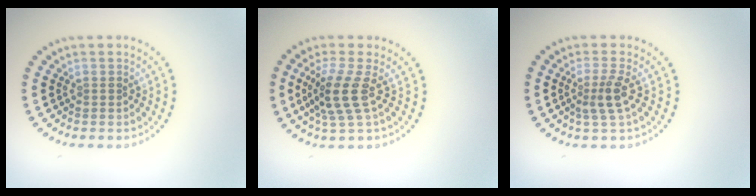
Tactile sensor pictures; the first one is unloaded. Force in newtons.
{"total": 3.5, "press": 2.6, "slide": 2.3}
{"total": 2.3, "press": 1.8, "slide": 1.5}